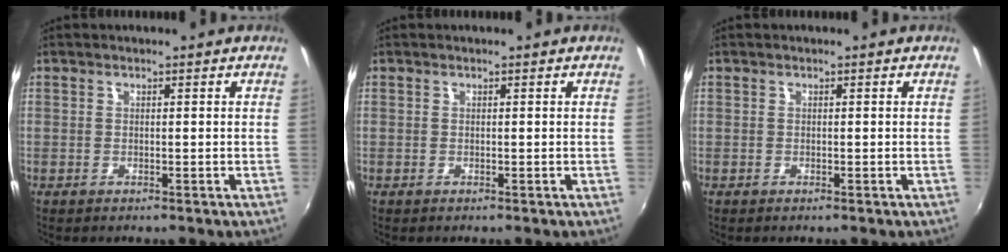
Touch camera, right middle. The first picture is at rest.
{"total": 0.0}
{"total": 0.0}